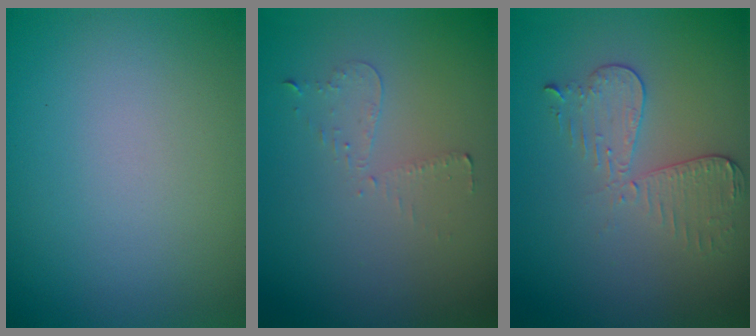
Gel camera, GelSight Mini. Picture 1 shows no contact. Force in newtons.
{"total": 0.9, "press": 0.8, "slide": 0.4}
{"total": 3.0, "press": 2.7, "slide": 1.2}